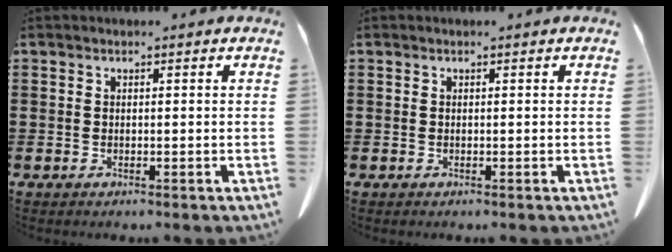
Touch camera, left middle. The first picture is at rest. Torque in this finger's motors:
{"motor_torque": [-0.07, 0.07, 0.00, 0.00]}